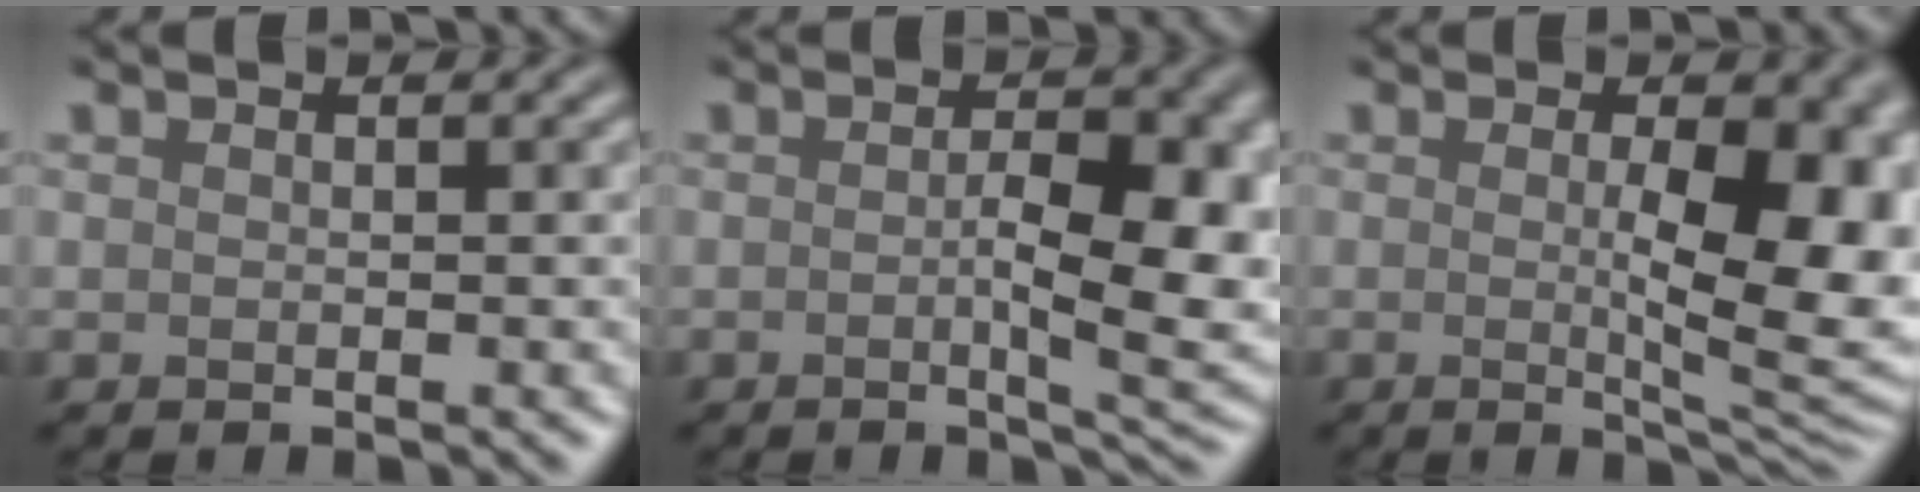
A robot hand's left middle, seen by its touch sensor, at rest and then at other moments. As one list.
[{"total": 6.7, "force": [-0.6, 2.2, 6.3], "torque": [-0.090, -0.011, -0.005]}, {"total": 9.0, "force": [0.2, 2.7, 8.6], "torque": [-0.111, -0.006, 0.008]}]